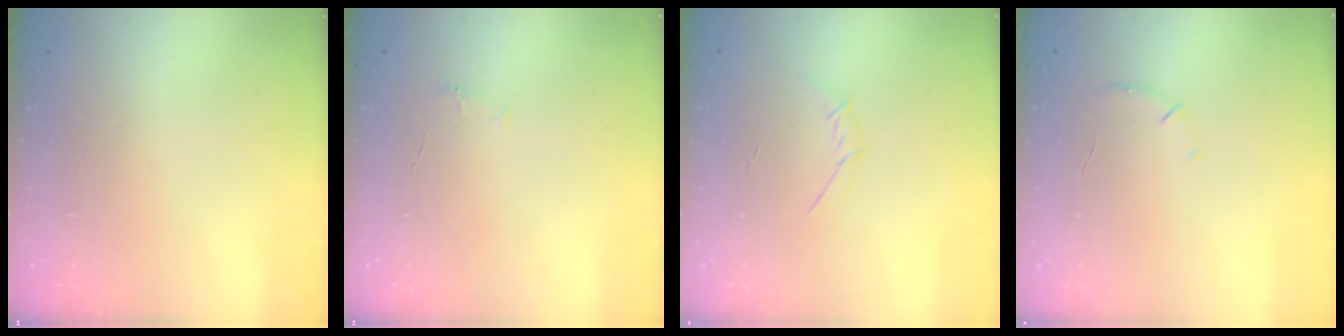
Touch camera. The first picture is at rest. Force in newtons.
{"total": 3.8, "press": 3.6, "slide": 1.1}
{"total": 3.9, "press": 3.8, "slide": 1.0}
{"total": 6.1, "press": 5.9, "slide": 1.7}